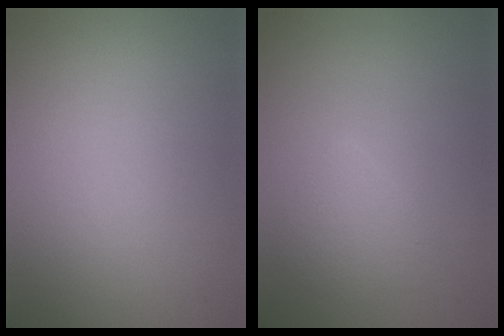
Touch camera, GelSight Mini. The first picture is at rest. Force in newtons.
{"total": 1.9, "press": 1.9, "slide": 0.1}